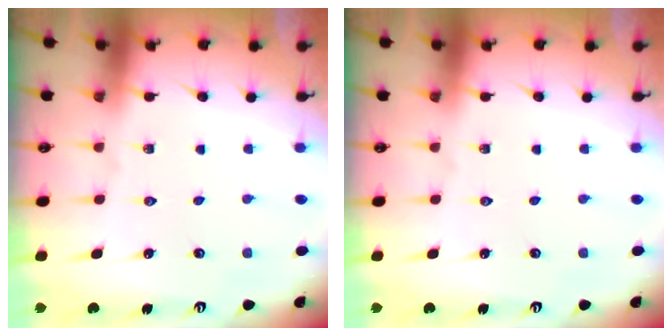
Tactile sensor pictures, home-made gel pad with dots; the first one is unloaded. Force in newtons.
{"total": 0.0}